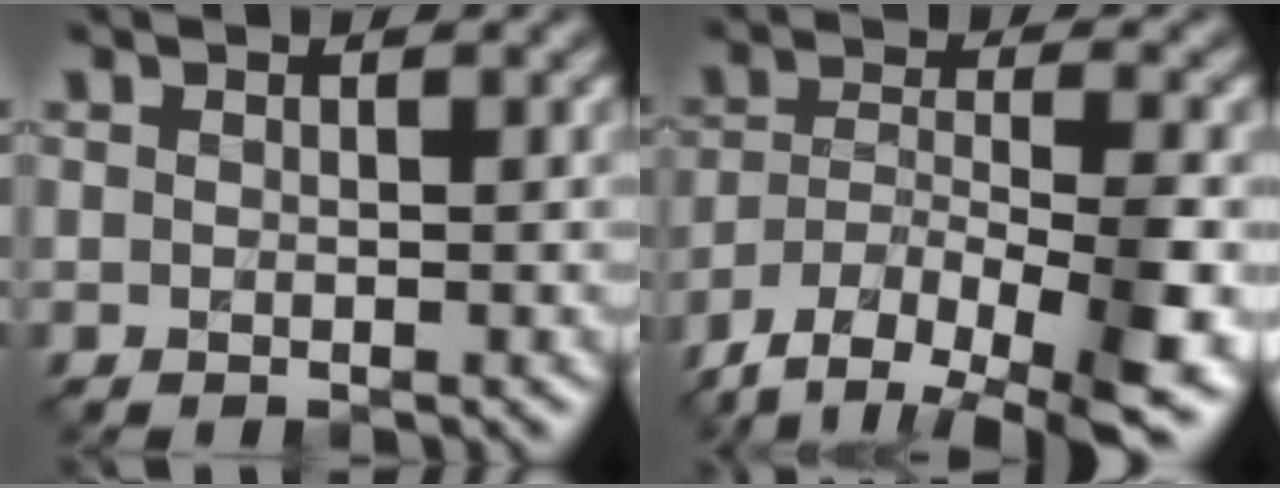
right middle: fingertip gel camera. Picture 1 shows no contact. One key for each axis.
{"total": 11.9, "fx": -7.8, "fy": 4.7, "fz": 7.8, "tx": -0.147, "ty": -0.015, "tz": -0.132}